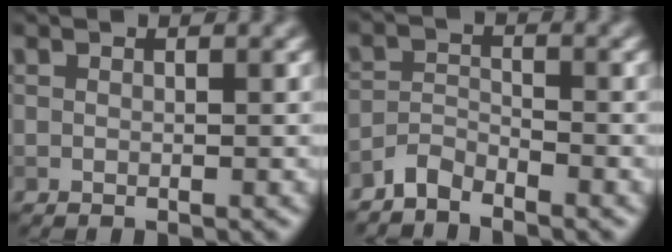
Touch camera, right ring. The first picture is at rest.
{"total": 2.1, "force": [-2.0, 0.4, 0.4], "torque": [-0.009, 0.006, -0.047]}